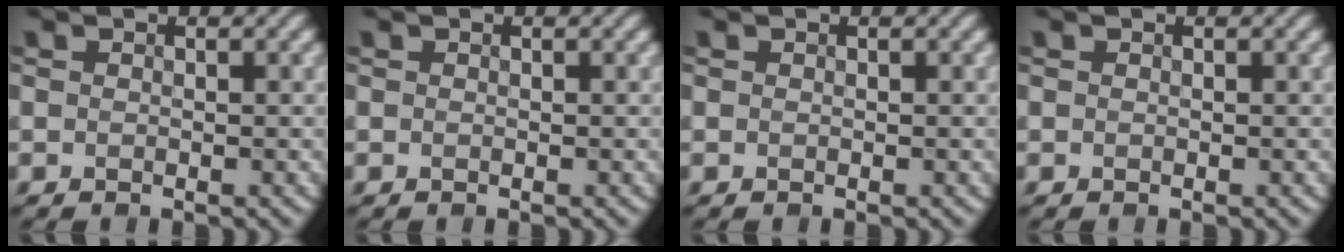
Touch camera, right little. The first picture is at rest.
{"total": 0.0}
{"total": 0.0}
{"total": 0.0}